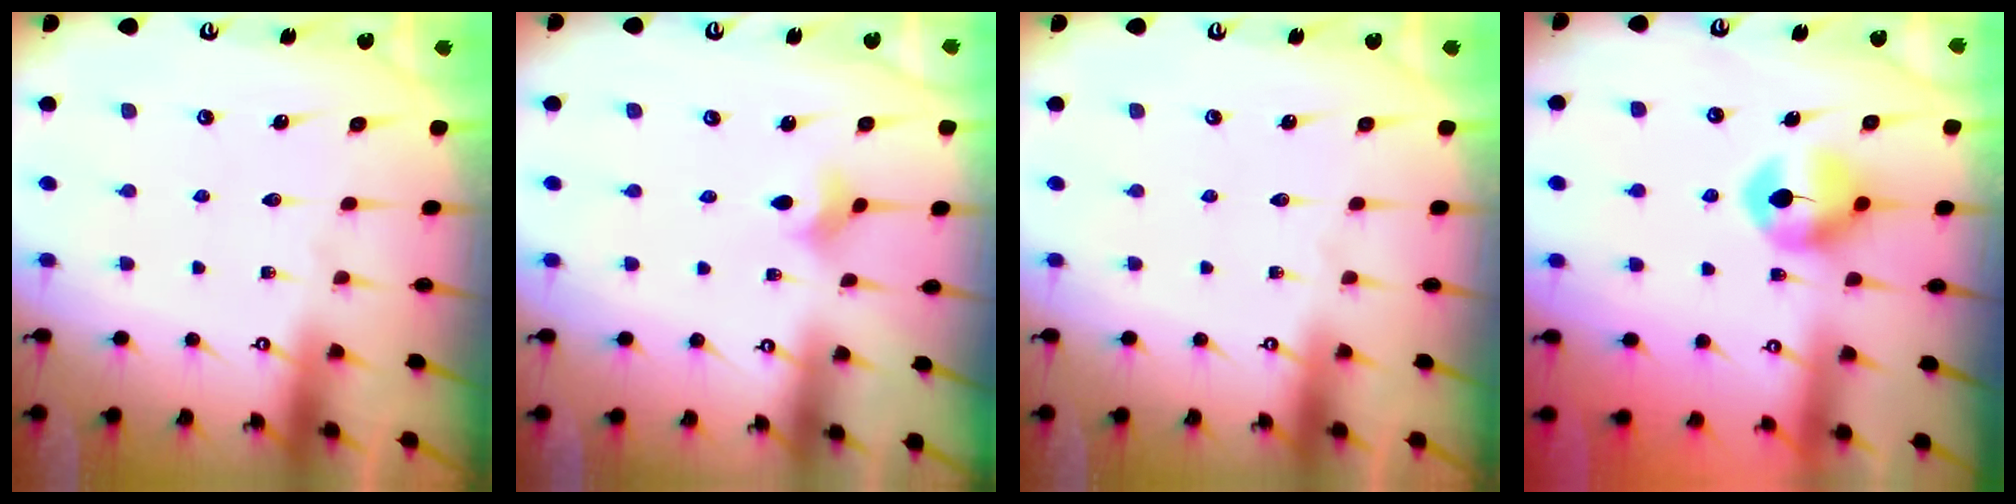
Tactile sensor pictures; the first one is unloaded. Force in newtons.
{"total": 3.3, "press": 3.3, "slide": 0.5}
{"total": 0.0}
{"total": 8.3, "press": 8.3, "slide": 0.2}